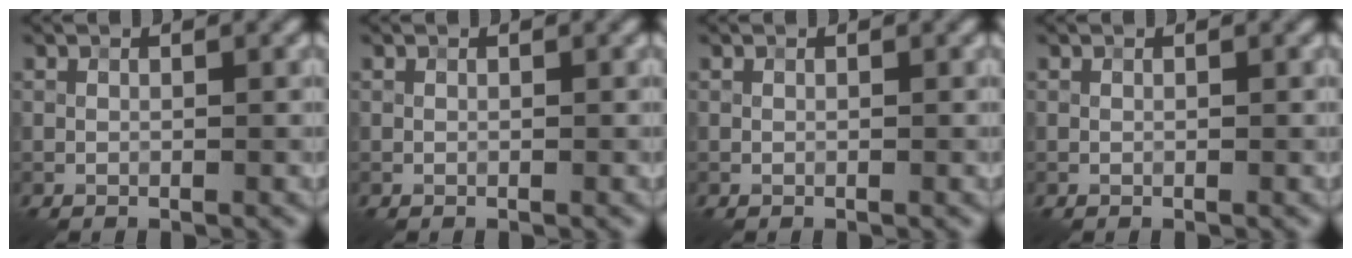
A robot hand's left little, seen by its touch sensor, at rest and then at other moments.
{"total": 0.0}
{"total": 0.0}
{"total": 0.0}